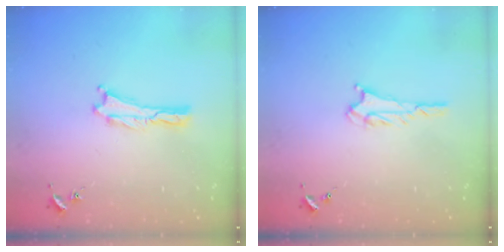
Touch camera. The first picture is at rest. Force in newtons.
{"total": 1.6, "press": 1.6, "slide": 0.1}